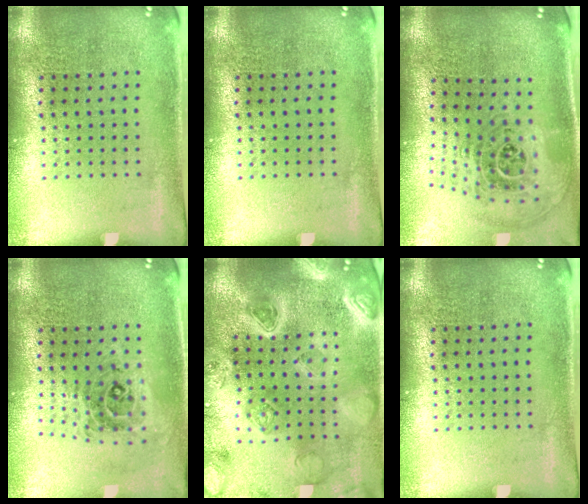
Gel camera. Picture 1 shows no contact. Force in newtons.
{"total": 0.0}
{"total": 1.8, "press": 1.5, "slide": 1.1}
{"total": 0.8, "press": 0.8, "slide": 0.1}
{"total": 4.8, "press": 4.1, "slide": 2.4}
{"total": 0.0}